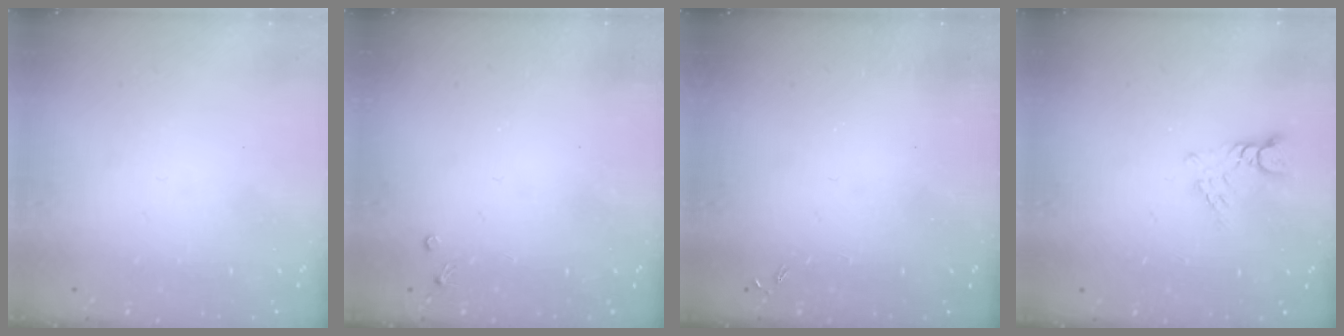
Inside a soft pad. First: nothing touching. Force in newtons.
{"total": 2.7, "press": 2.7, "slide": 0.4}
{"total": 0.0}
{"total": 2.8, "press": 2.8, "slide": 0.3}